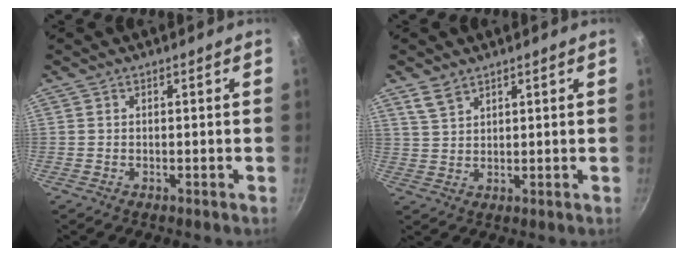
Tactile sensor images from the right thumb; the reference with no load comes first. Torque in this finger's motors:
{"motor_torque": [0.01, 0.53, 0.47, 0.43, 0.21]}